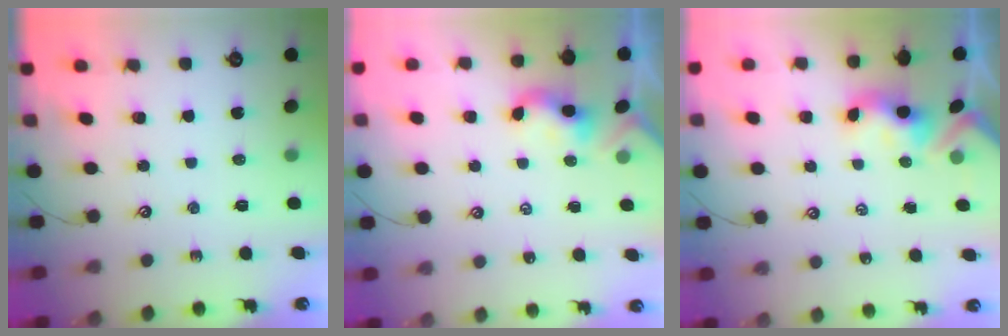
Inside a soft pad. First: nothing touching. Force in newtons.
{"total": 2.2, "press": 2.2, "slide": 0.2}
{"total": 3.2, "press": 3.1, "slide": 0.3}